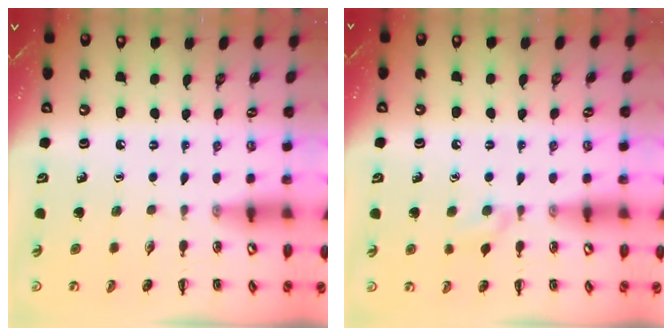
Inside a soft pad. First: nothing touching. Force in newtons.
{"total": 5.5, "press": 5.2, "slide": 1.7}